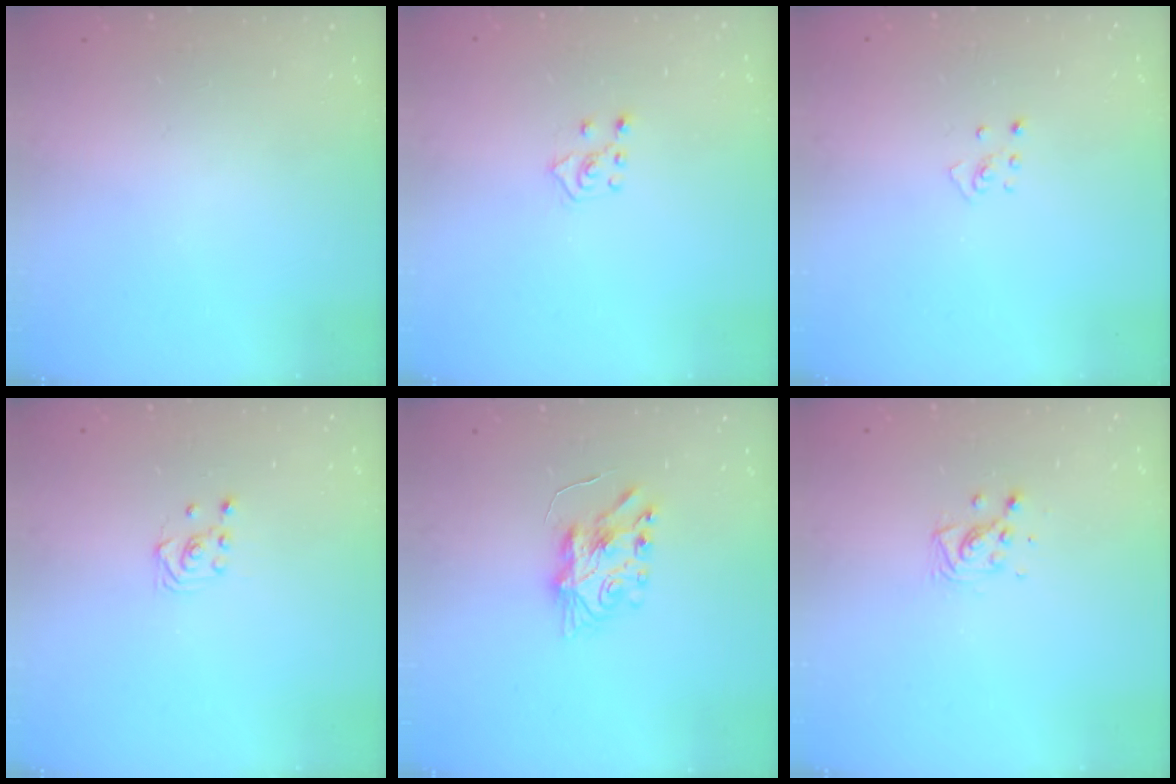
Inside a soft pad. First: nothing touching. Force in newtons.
{"total": 5.0, "press": 4.9, "slide": 0.8}
{"total": 3.6, "press": 3.6, "slide": 0.4}
{"total": 2.9, "press": 2.6, "slide": 1.4}
{"total": 7.4, "press": 7.4, "slide": 0.4}
{"total": 6.3, "press": 6.1, "slide": 1.7}